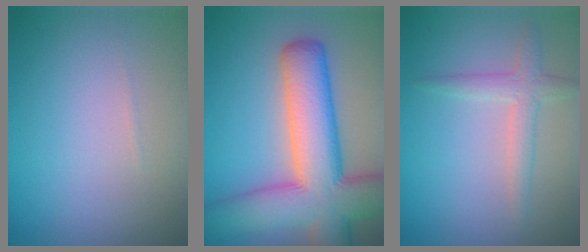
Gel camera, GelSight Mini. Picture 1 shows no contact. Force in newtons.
{"total": 11.9, "press": 11.9, "slide": 0.6}
{"total": 2.3, "press": 2.3, "slide": 0.1}